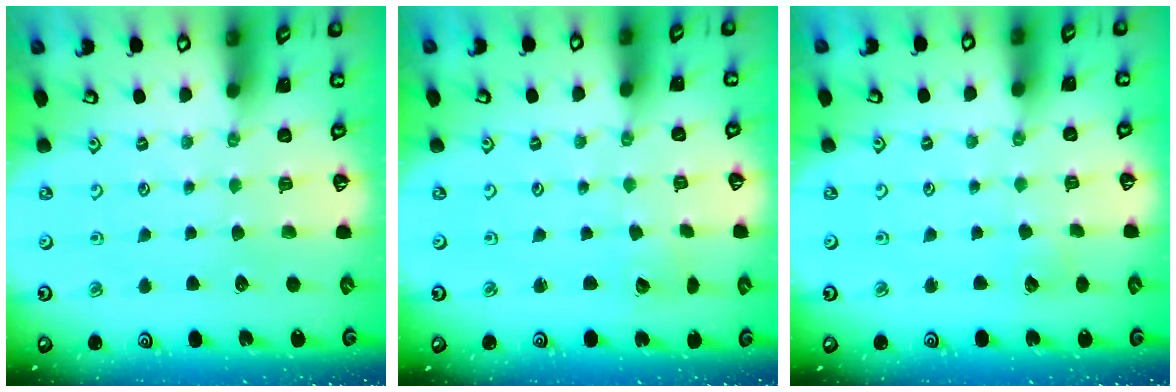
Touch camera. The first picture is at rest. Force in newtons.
{"total": 2.4, "press": 2.4, "slide": 0.2}
{"total": 2.8, "press": 2.7, "slide": 0.3}